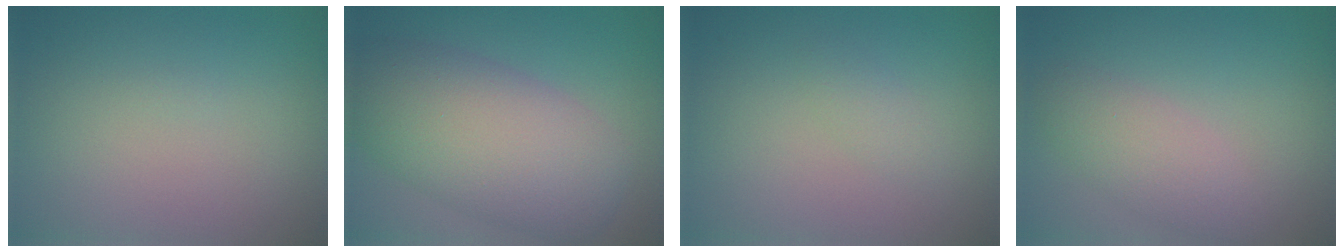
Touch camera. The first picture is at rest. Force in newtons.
{"total": 8.8, "press": 8.8, "slide": 0.4}
{"total": 1.0, "press": 1.0, "slide": 0.0}
{"total": 2.9, "press": 2.9, "slide": 0.3}